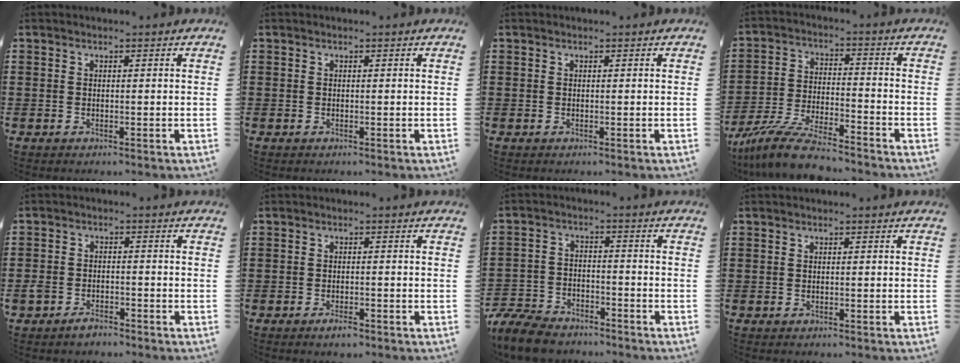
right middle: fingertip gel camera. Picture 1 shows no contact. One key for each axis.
{"total": 0.0}
{"total": 0.0}
{"total": 9.2, "fx": -8.2, "fy": 0.9, "fz": 4.0, "tx": -0.086, "ty": 0.006, "tz": -0.160}
{"total": 2.6, "fx": -2.1, "fy": 1.1, "fz": 1.0, "tx": -0.027, "ty": 0.005, "tz": -0.045}
{"total": 2.4, "fx": -1.5, "fy": 0.5, "fz": 1.8, "tx": -0.037, "ty": -0.002, "tz": -0.029}
{"total": 7.9, "fx": -7.4, "fy": 1.8, "fz": 2.1, "tx": -0.055, "ty": 0.011, "tz": -0.149}
{"total": 0.0}